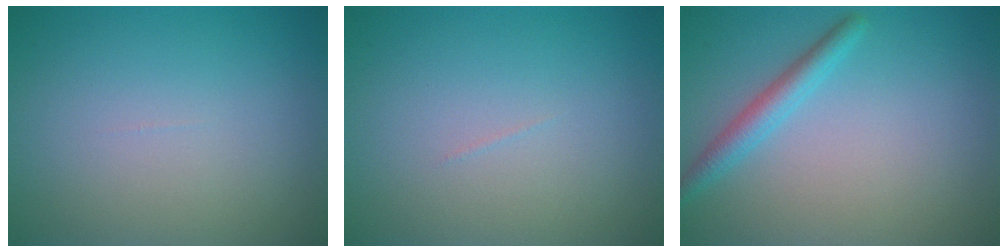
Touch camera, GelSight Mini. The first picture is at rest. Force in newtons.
{"total": 0.0}
{"total": 2.3, "press": 2.3, "slide": 0.1}